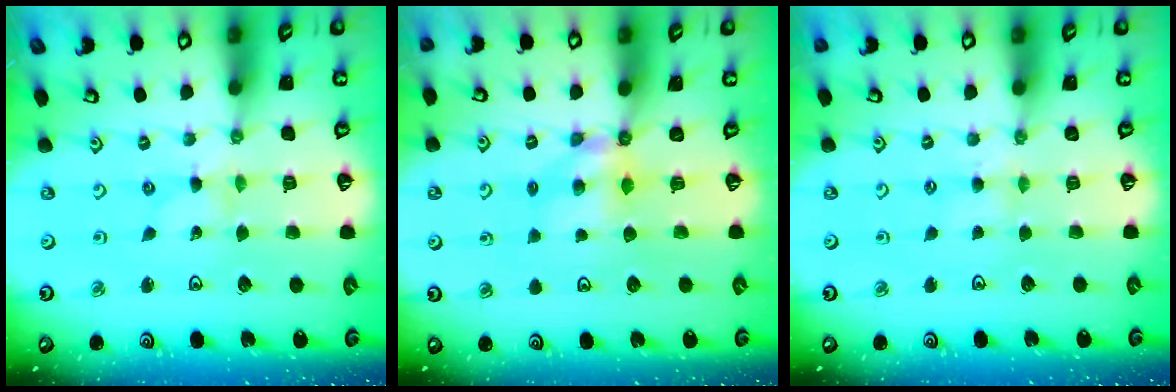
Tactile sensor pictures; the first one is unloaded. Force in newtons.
{"total": 5.6, "press": 5.6, "slide": 0.3}
{"total": 3.0, "press": 2.9, "slide": 0.5}